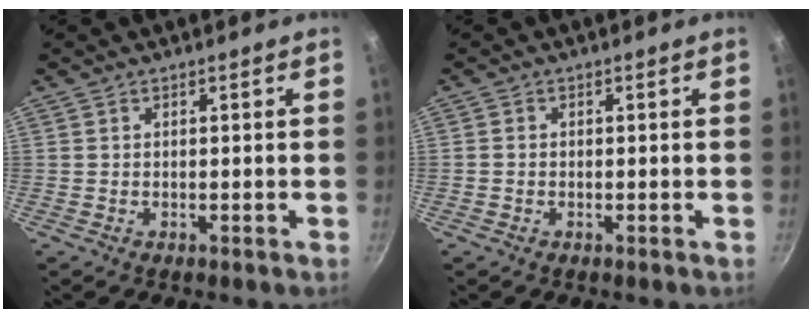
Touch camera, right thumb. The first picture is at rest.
{"total": 0.8, "force": [-0.3, 0.7, 0.3], "torque": [-0.005, 0.002, -0.008]}